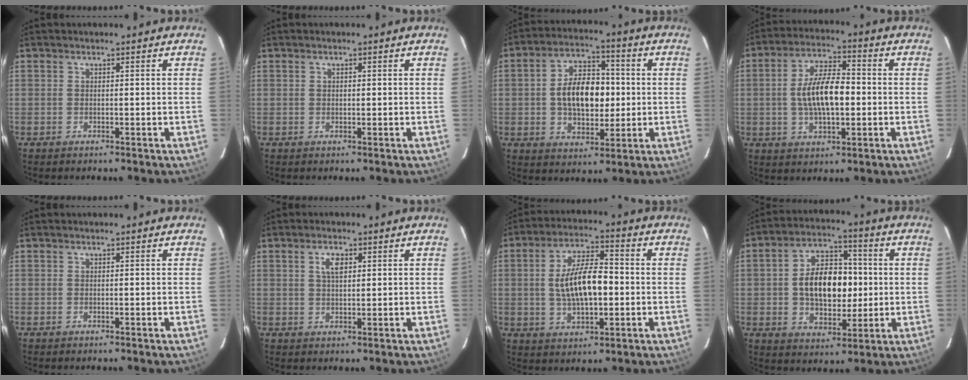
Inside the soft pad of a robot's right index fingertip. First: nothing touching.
{"total": 0.7, "force": [0.2, 0.5, 0.4], "torque": [-0.006, 0.002, 0.004]}
{"total": 12.4, "force": [-0.1, 7.4, 10.0], "torque": [-0.180, 0.024, 0.004]}
{"total": 11.4, "force": [-0.6, 4.8, 10.3], "torque": [-0.196, 0.008, -0.009]}
{"total": 0.0}
{"total": 3.2, "force": [1.2, 1.6, 2.5], "torque": [-0.046, 0.006, 0.023]}
{"total": 12.0, "force": [-0.6, 5.0, 10.8], "torque": [-0.205, 0.008, -0.005]}
{"total": 13.5, "force": [0.0, 8.5, 10.5], "torque": [-0.187, 0.028, 0.009]}